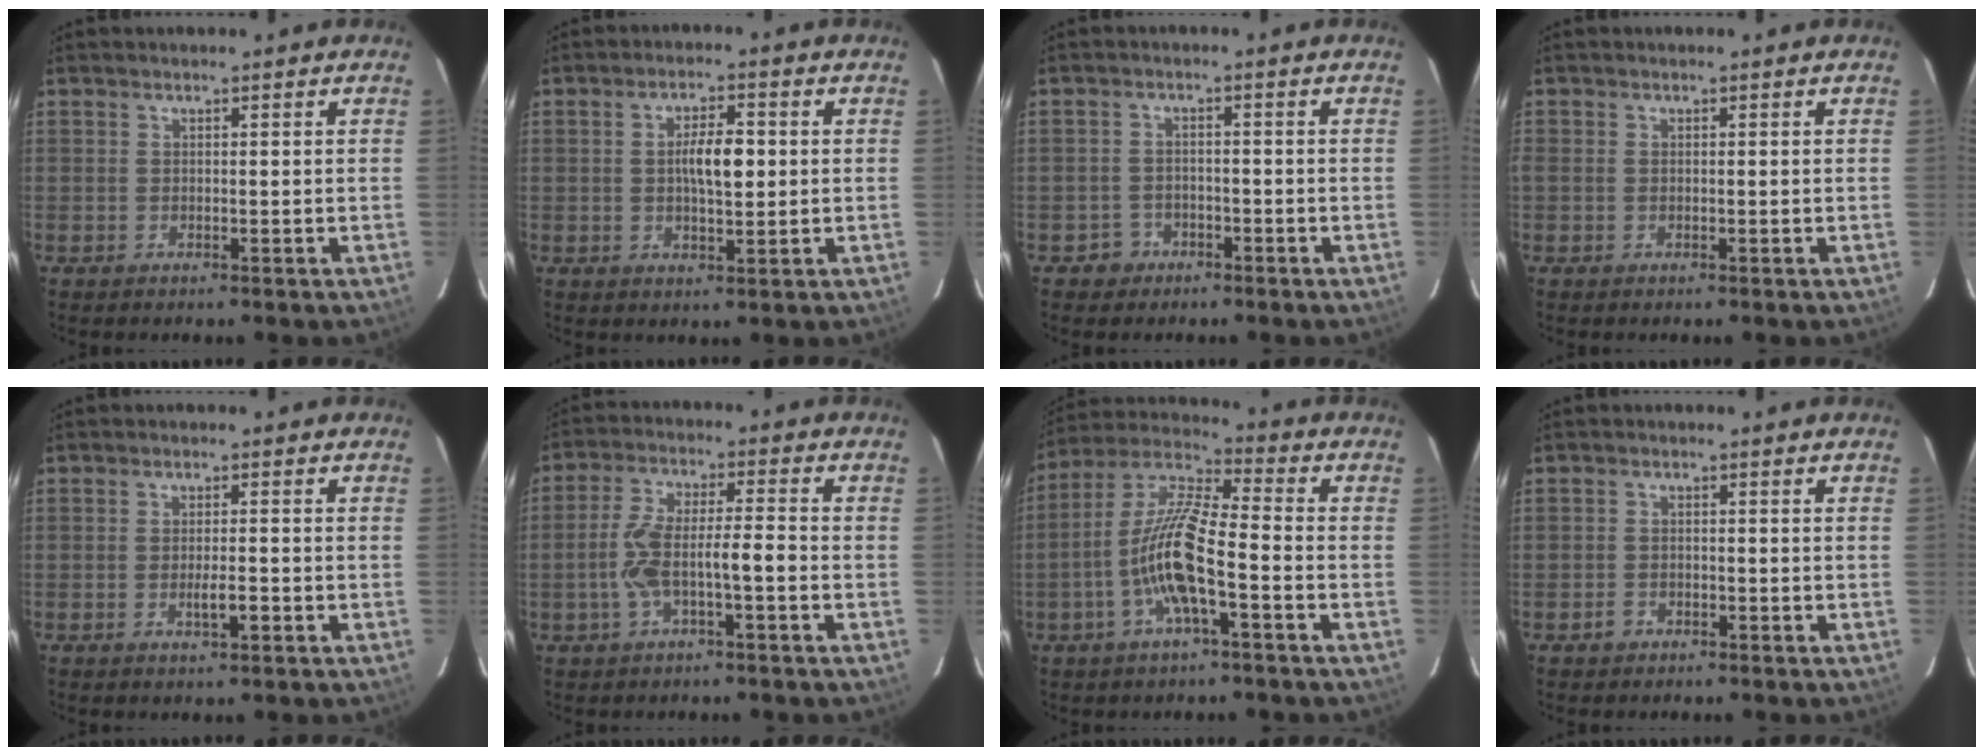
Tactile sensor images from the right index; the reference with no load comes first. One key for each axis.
{"total": 5.6, "fx": 0.4, "fy": 1.6, "fz": 5.3, "tx": -0.095, "ty": 0.007, "tz": 0.008}
{"total": 2.6, "fx": -1.5, "fy": 2.2, "fz": -0.2, "tx": 0.005, "ty": 0.012, "tz": -0.025}
{"total": 0.5, "fx": -0.1, "fy": 0.4, "fz": 0.3, "tx": -0.009, "ty": 0.006, "tz": 0.001}
{"total": 2.5, "fx": -0.9, "fy": 0.4, "fz": 2.3, "tx": -0.039, "ty": -0.001, "tz": -0.014}
{"total": 7.8, "fx": -2.2, "fy": 1.6, "fz": 7.3, "tx": -0.150, "ty": 0.024, "tz": -0.041}
{"total": 12.2, "fx": -3.6, "fy": 2.0, "fz": 11.5, "tx": -0.237, "ty": 0.011, "tz": -0.070}
{"total": 1.2, "fx": -0.8, "fy": 0.9, "fz": 0.3, "tx": -0.007, "ty": 0.002, "tz": -0.013}